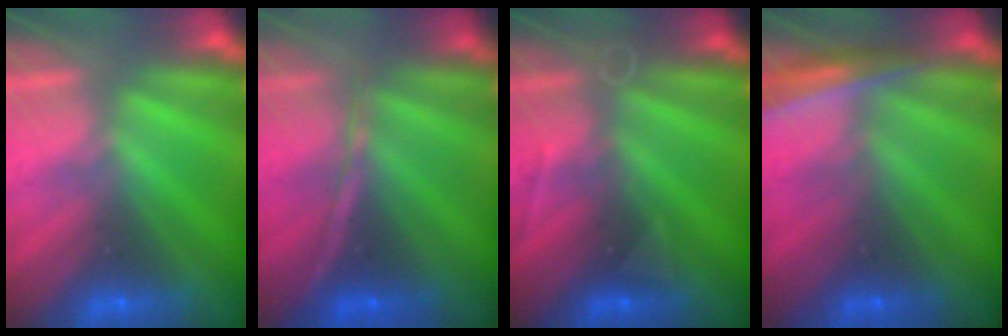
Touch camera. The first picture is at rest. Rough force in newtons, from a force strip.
{"total": 1.3}
{"total": 2.8}
{"total": 2.9}